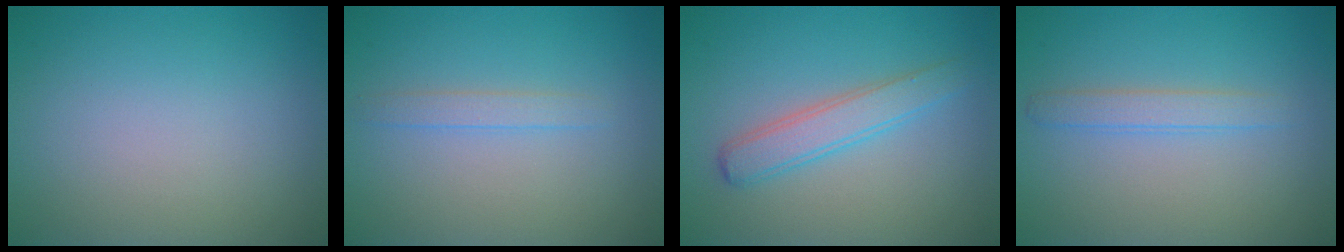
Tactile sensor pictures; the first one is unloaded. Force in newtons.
{"total": 1.2, "press": 1.2, "slide": 0.2}
{"total": 2.9, "press": 2.9, "slide": 0.0}
{"total": 1.8, "press": 1.8, "slide": 0.0}